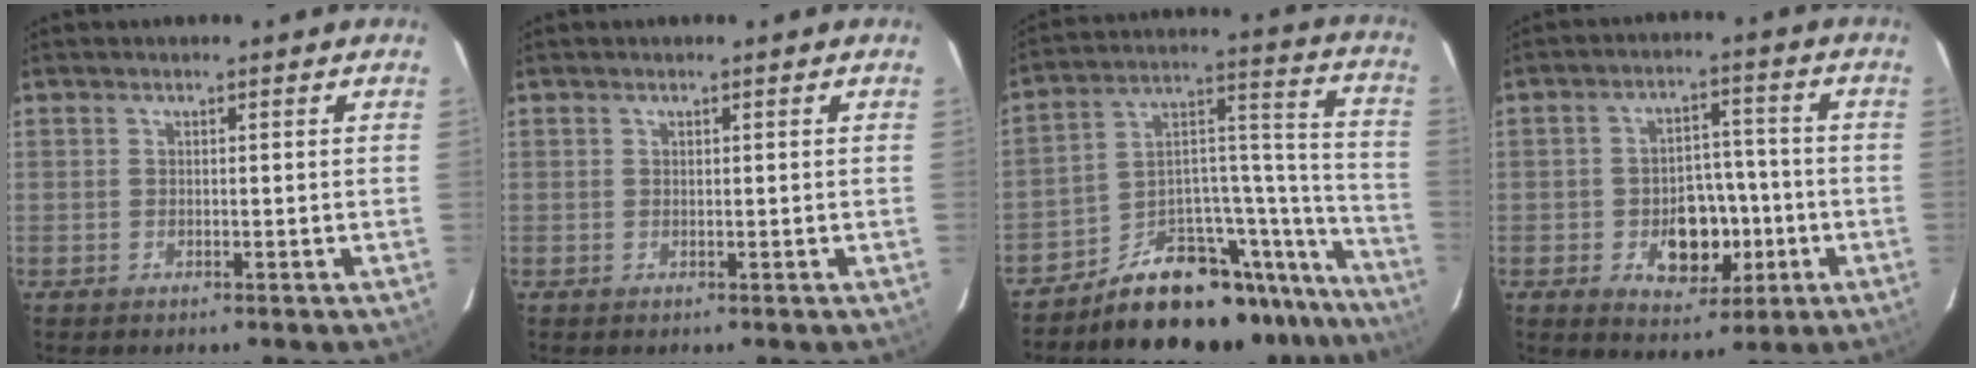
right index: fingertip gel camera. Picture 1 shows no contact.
{"total": 0.0}
{"total": 23.0, "force": [-19.3, 8.4, 9.3], "torque": [-0.081, 0.073, -0.286]}
{"total": 9.9, "force": [-3.0, 7.1, 6.2], "torque": [-0.111, 0.011, -0.027]}